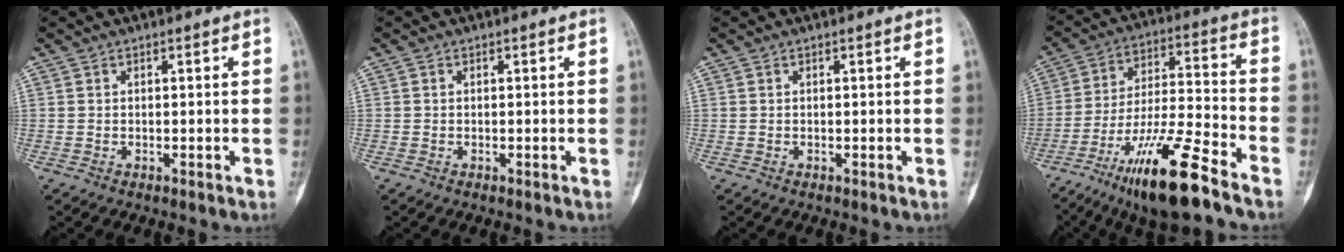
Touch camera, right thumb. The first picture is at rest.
{"total": 0.0}
{"total": 0.0}
{"total": 17.8, "force": [-11.7, 2.7, 13.1], "torque": [-0.253, 0.053, -0.208]}